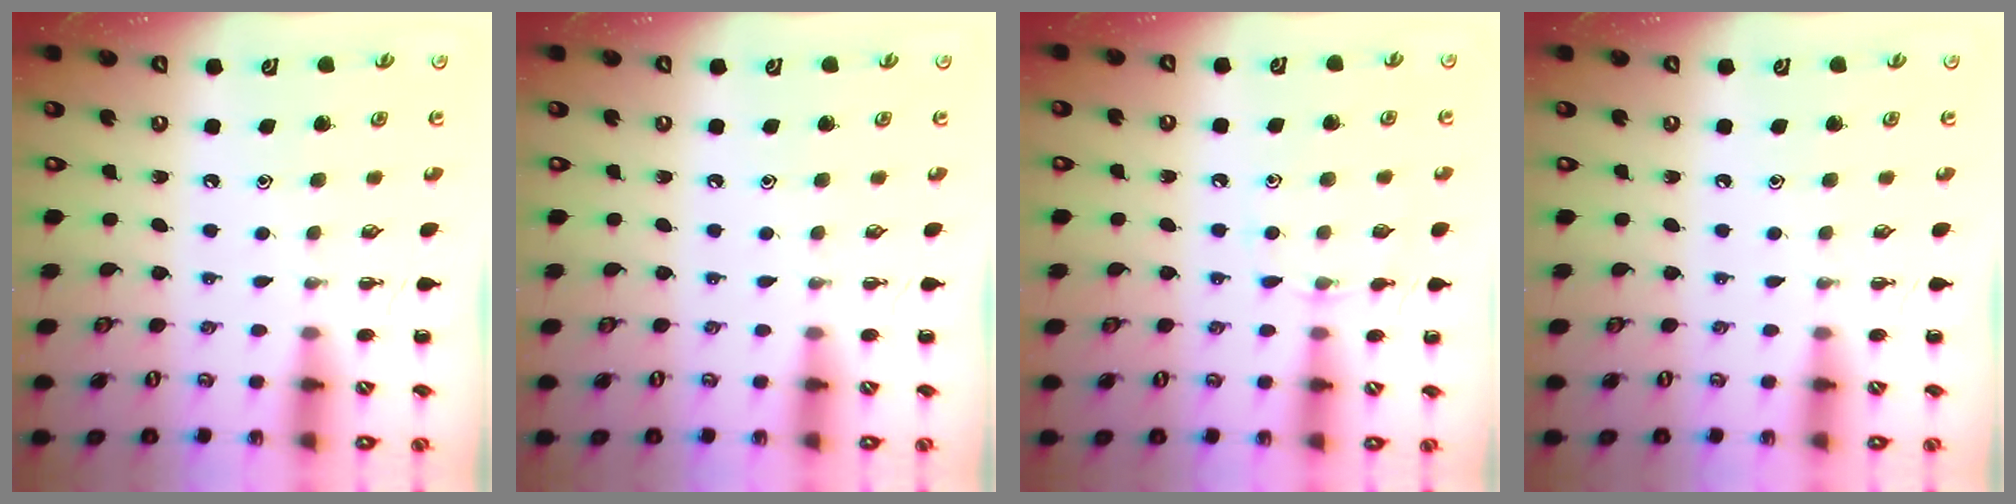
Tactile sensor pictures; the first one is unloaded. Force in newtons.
{"total": 0.0}
{"total": 6.9, "press": 6.6, "slide": 1.8}
{"total": 0.0}